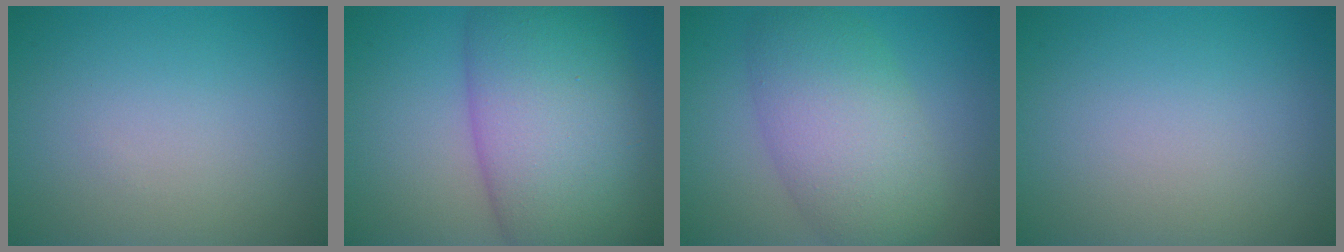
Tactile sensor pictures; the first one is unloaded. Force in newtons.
{"total": 12.8, "press": 12.7, "slide": 0.5}
{"total": 7.2, "press": 7.2, "slide": 0.4}
{"total": 0.0}